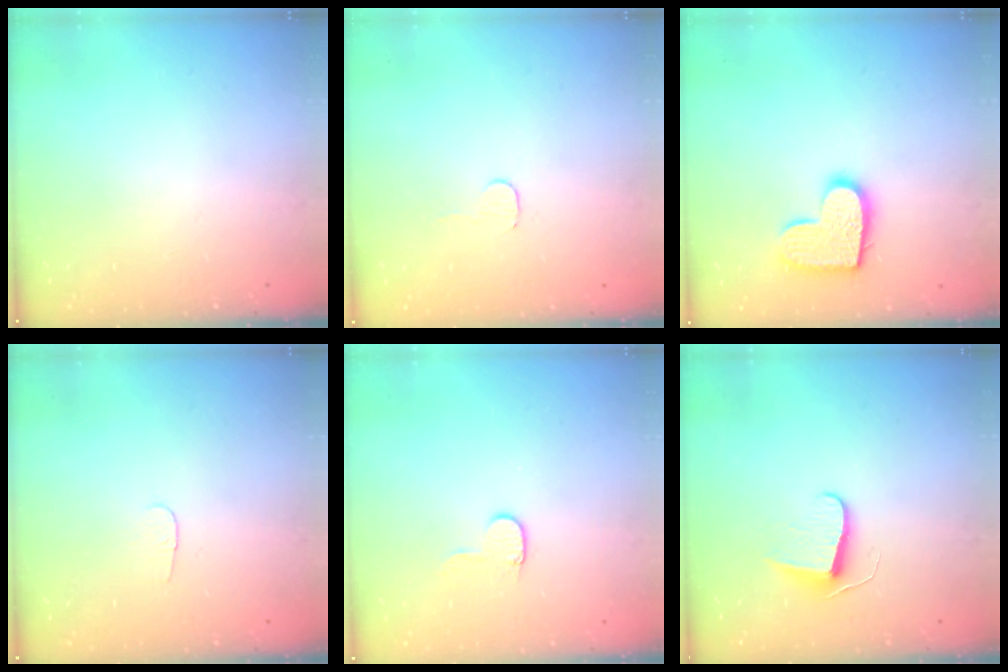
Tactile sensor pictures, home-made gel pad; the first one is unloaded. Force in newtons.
{"total": 2.8, "press": 2.8, "slide": 0.2}
{"total": 12.7, "press": 12.7, "slide": 0.7}
{"total": 2.8, "press": 2.8, "slide": 0.3}
{"total": 5.5, "press": 5.5, "slide": 0.5}
{"total": 7.5, "press": 7.4, "slide": 0.6}